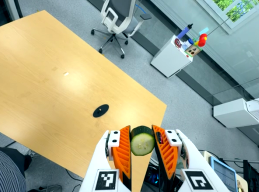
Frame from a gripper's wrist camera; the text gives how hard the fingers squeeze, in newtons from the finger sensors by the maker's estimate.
{"total": 8.5, "left": 7.7, "right": 9.2}